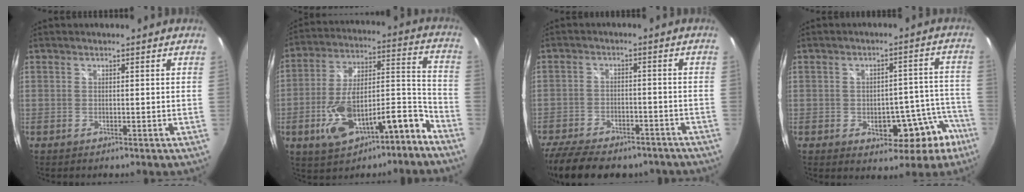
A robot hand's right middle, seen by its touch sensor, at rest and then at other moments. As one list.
[{"total": 18.4, "force": [-10.8, 7.0, 13.1], "torque": [-0.222, 0.019, -0.165]}, {"total": 18.9, "force": [-14.7, 7.8, 9.0], "torque": [-0.200, -0.025, -0.214]}, {"total": 11.0, "force": [-5.8, 6.3, 6.8], "torque": [-0.077, 0.028, -0.058]}]